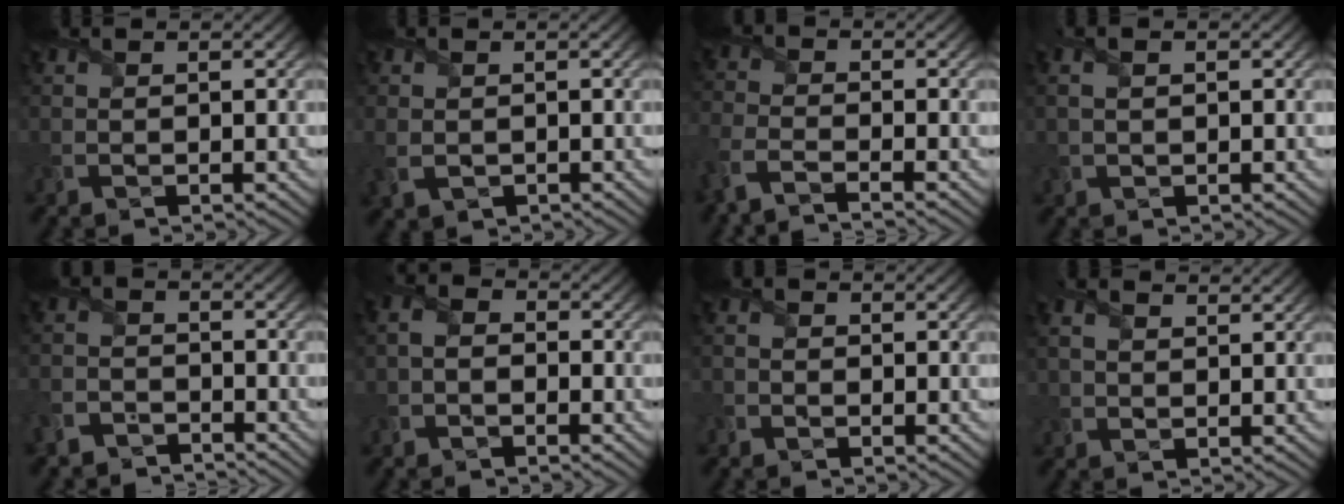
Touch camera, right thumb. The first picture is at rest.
{"total": 2.6, "force": [-0.3, 2.1, 1.5], "torque": [-0.052, -0.007, -0.004]}
{"total": 4.9, "force": [-3.8, 1.2, 2.8], "torque": [-0.072, -0.015, -0.092]}
{"total": 1.9, "force": [0.4, 0.8, 1.7], "torque": [-0.039, 0.002, 0.013]}
{"total": 4.0, "force": [-3.8, 1.2, 0.7], "torque": [-0.017, -0.004, -0.085]}
{"total": 2.4, "force": [-1.3, 1.7, 1.1], "torque": [-0.020, 0.004, -0.030]}
{"total": 1.3, "force": [-0.9, 0.9, 0.3], "torque": [-0.007, -0.001, -0.018]}
{"total": 3.8, "force": [2.0, 2.3, 2.3], "torque": [-0.069, 0.006, 0.038]}